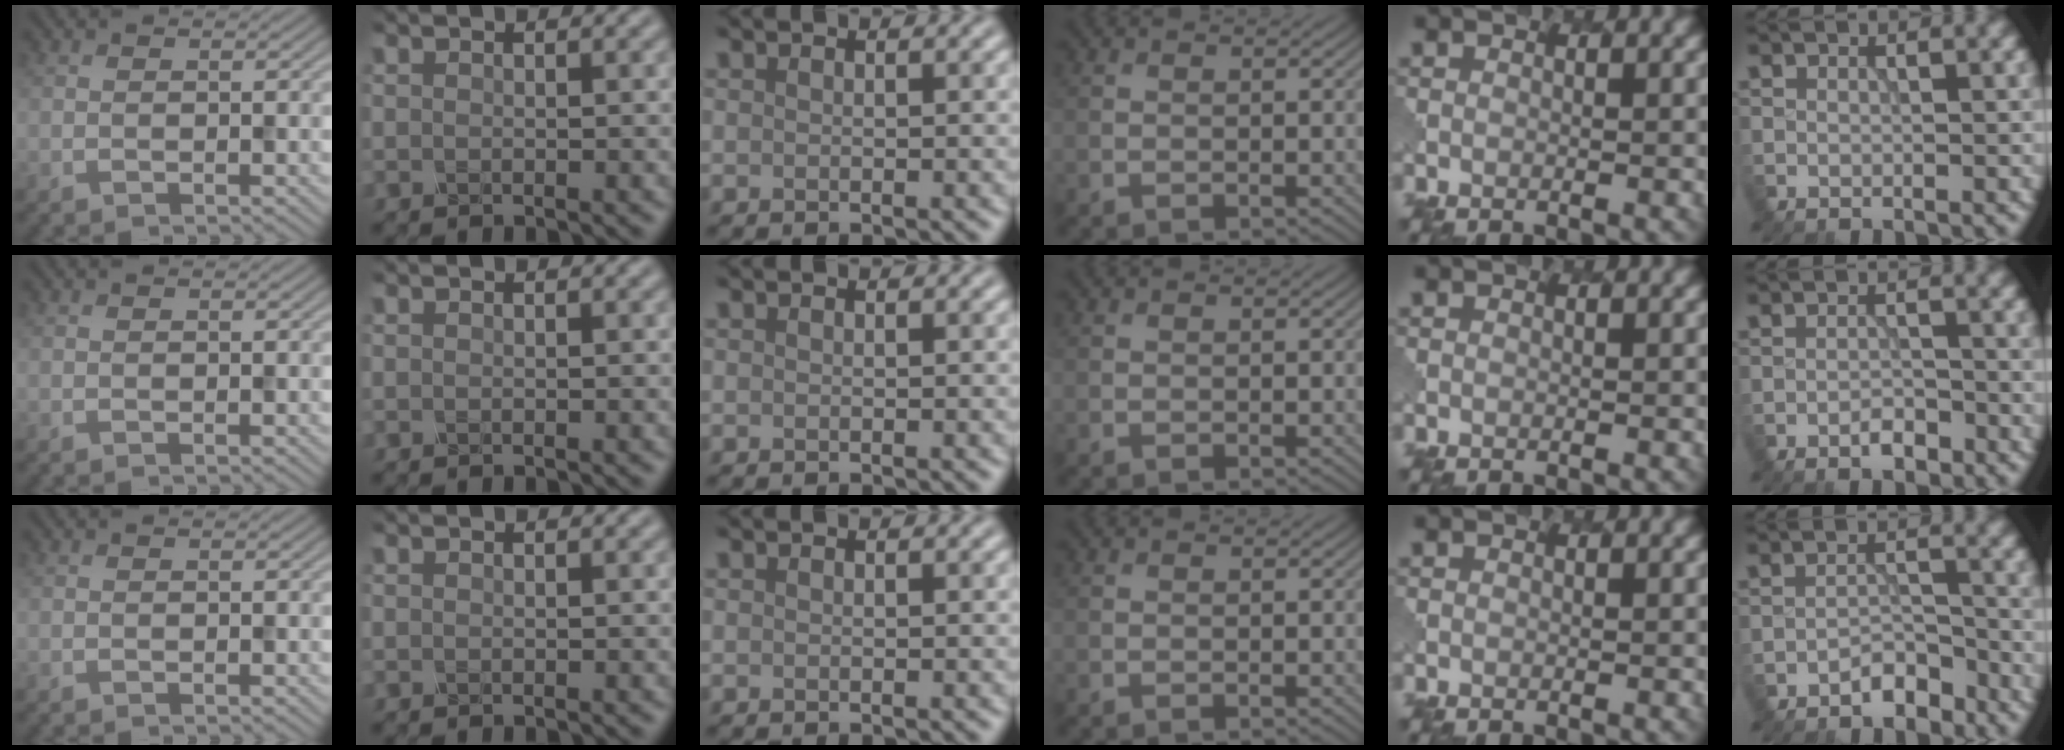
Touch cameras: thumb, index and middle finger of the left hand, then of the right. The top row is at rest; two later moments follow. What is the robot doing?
{"motion": "dispense", "object": "dispenser bottle"}